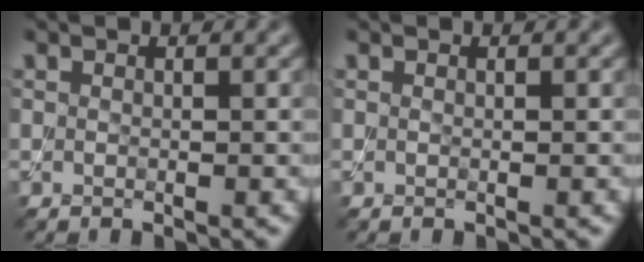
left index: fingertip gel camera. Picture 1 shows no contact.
{"total": 0.0}